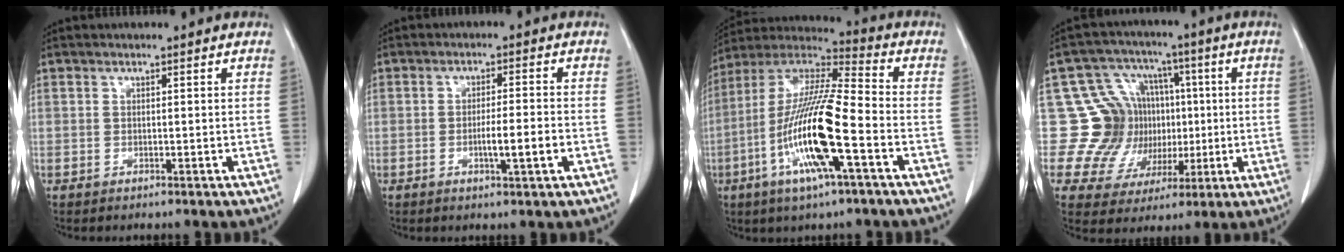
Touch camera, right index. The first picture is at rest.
{"total": 4.6, "force": [-1.4, 0.0, 4.4], "torque": [-0.075, -0.006, -0.022]}
{"total": 17.5, "force": [-5.2, 1.4, 16.7], "torque": [-0.333, -0.008, -0.100]}
{"total": 14.1, "force": [1.1, 13.6, 3.6], "torque": [-0.060, 0.066, 0.043]}